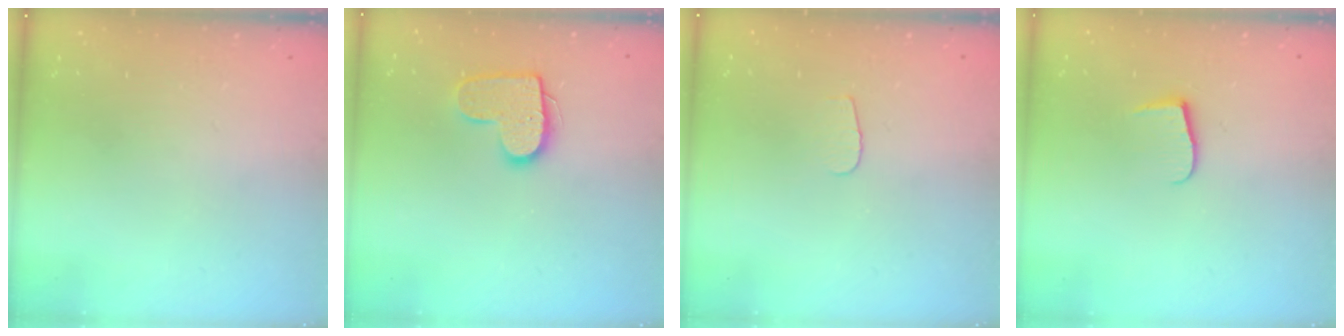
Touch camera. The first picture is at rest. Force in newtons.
{"total": 11.8, "press": 11.8, "slide": 0.6}
{"total": 3.5, "press": 3.5, "slide": 0.4}
{"total": 6.5, "press": 6.5, "slide": 0.6}